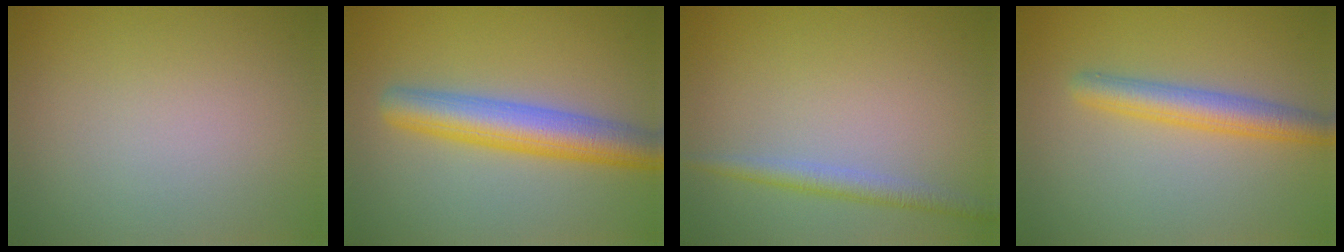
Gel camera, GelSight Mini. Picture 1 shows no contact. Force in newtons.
{"total": 5.8, "press": 5.8, "slide": 0.2}
{"total": 2.1, "press": 2.1, "slide": 0.0}
{"total": 3.5, "press": 3.5, "slide": 0.1}